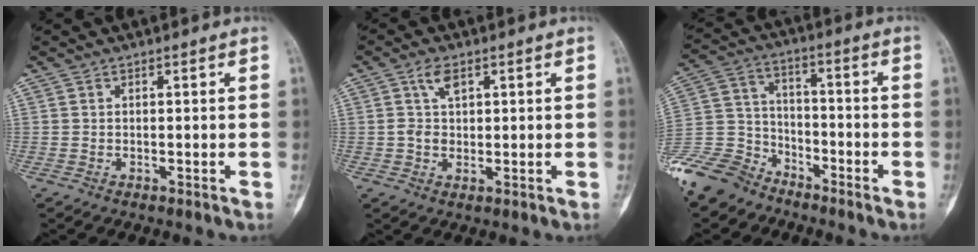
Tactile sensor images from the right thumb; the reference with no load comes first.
{"total": 4.2, "force": [1.6, 2.6, 3.0], "torque": [-0.047, 0.000, 0.031]}
{"total": 13.0, "force": [-10.5, 7.0, 2.9], "torque": [-0.056, 0.055, -0.208]}